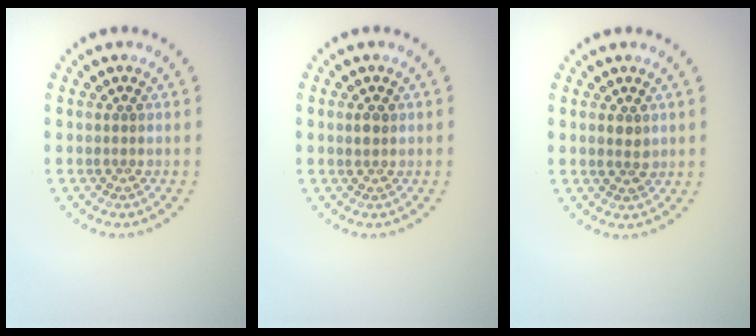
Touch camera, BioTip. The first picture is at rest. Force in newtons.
{"total": 1.1, "press": 1.0, "slide": 0.3}
{"total": 1.5, "press": 1.5, "slide": 0.2}